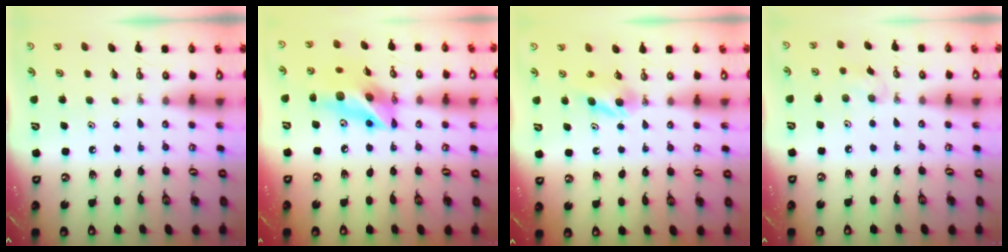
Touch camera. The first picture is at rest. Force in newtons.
{"total": 14.7, "press": 14.4, "slide": 2.9}
{"total": 4.6, "press": 4.5, "slide": 1.3}
{"total": 6.0, "press": 5.1, "slide": 3.1}